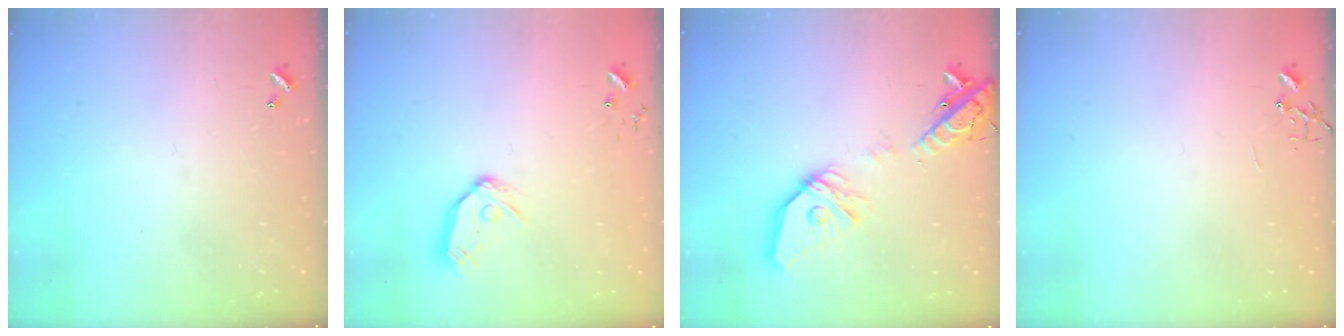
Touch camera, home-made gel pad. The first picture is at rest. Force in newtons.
{"total": 9.6, "press": 9.6, "slide": 1.0}
{"total": 18.6, "press": 18.3, "slide": 3.1}
{"total": 0.0}